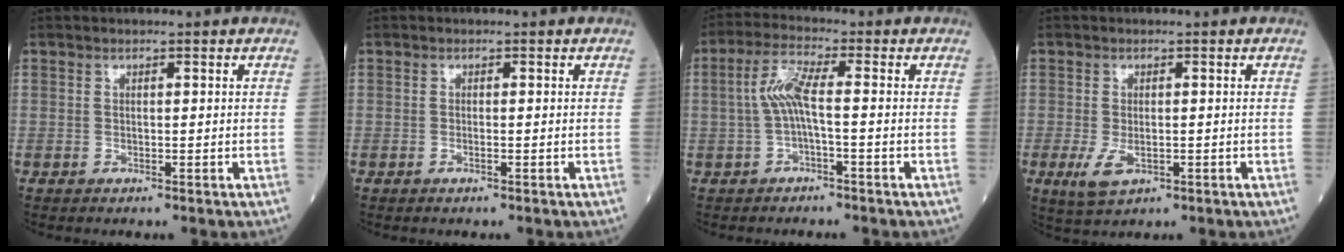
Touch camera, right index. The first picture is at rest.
{"total": 0.7, "force": [-0.4, -0.1, 0.5], "torque": [-0.011, 0.000, -0.006]}
{"total": 5.2, "force": [-0.5, 0.5, 5.1], "torque": [-0.106, 0.016, -0.012]}
{"total": 4.1, "force": [-1.4, 1.9, 3.4], "torque": [-0.075, -0.010, -0.019]}